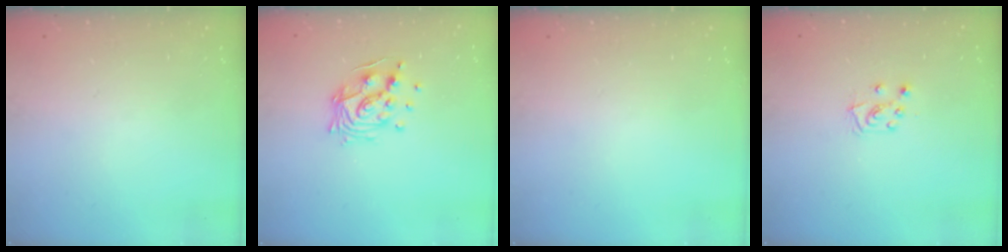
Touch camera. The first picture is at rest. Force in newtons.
{"total": 12.0, "press": 11.9, "slide": 1.2}
{"total": 0.0}
{"total": 5.4, "press": 5.4, "slide": 0.6}